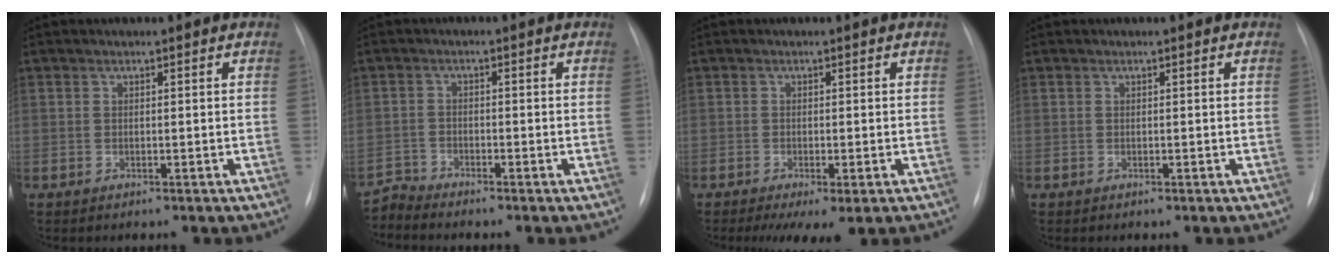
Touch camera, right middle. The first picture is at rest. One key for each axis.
{"total": 2.8, "fx": -2.5, "fy": -0.9, "fz": -0.9, "tx": 0.019, "ty": -0.020, "tz": -0.050}
{"total": 4.3, "fx": -2.1, "fy": 1.2, "fz": 3.5, "tx": -0.056, "ty": -0.014, "tz": -0.028}
{"total": 0.0}